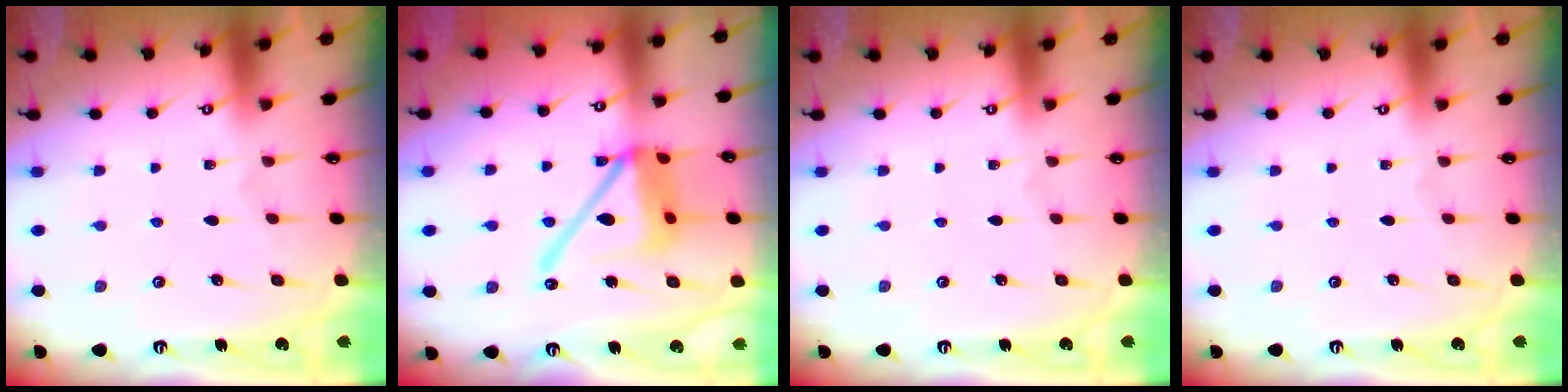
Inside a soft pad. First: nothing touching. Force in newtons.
{"total": 17.0, "press": 16.9, "slide": 2.0}
{"total": 0.0}
{"total": 0.0}